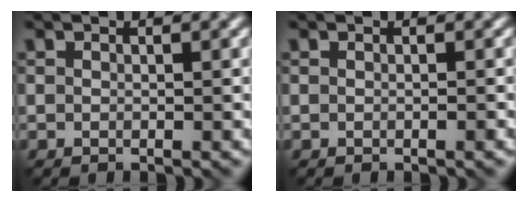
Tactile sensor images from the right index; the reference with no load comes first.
{"total": 0.0}